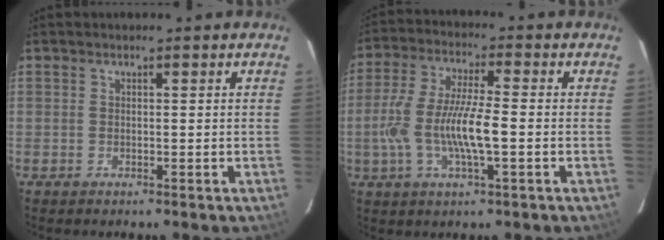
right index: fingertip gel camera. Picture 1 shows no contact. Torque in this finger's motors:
{"motor_torque": [0.40, -0.09, 0.84, 0.17]}